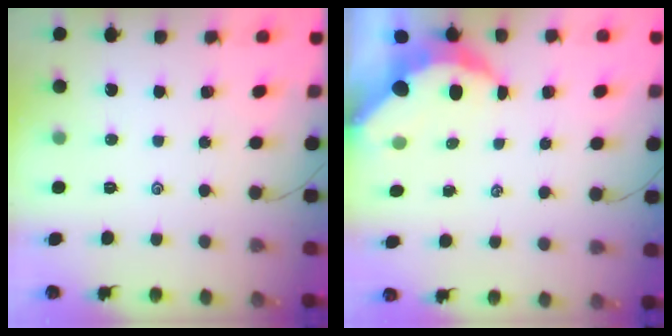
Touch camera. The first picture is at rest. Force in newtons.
{"total": 6.3, "press": 6.2, "slide": 0.9}